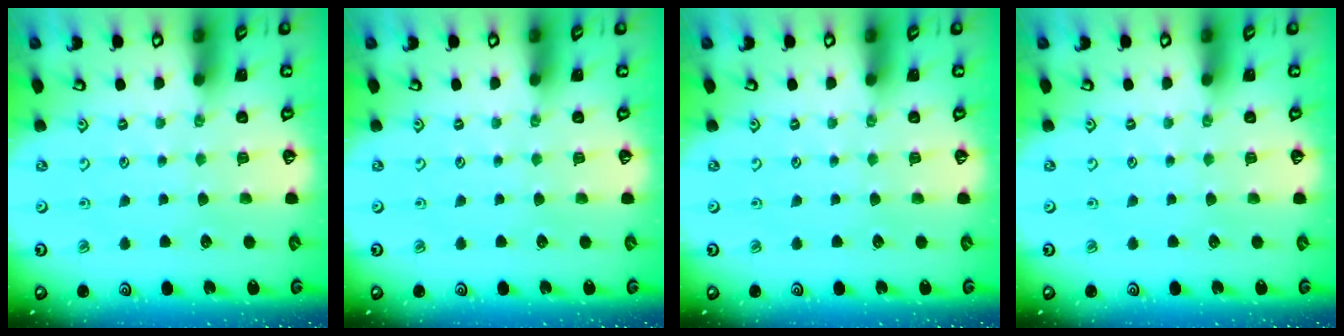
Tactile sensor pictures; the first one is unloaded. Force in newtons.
{"total": 0.0}
{"total": 0.0}
{"total": 0.0}